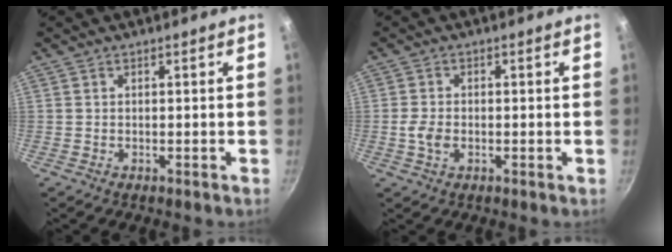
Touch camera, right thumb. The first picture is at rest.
{"total": 3.3, "force": [-0.7, 2.1, 2.5], "torque": [-0.051, 0.007, -0.015]}